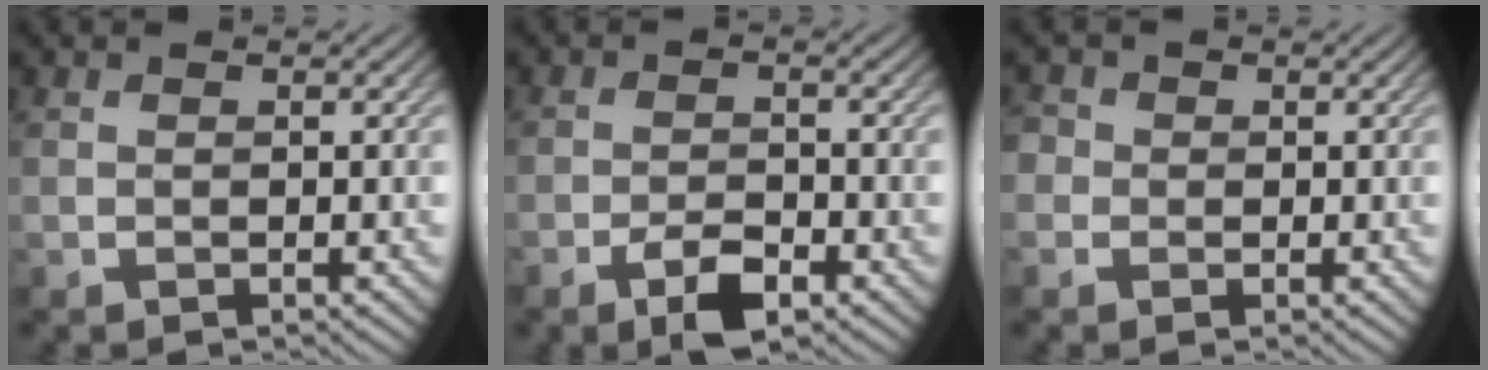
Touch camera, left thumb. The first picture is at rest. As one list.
[{"total": 4.2, "force": [-2.5, 1.6, 3.0], "torque": [-0.054, -0.001, -0.049]}, {"total": 2.5, "force": [0.3, 2.4, 0.6], "torque": [-0.012, 0.007, -0.017]}]